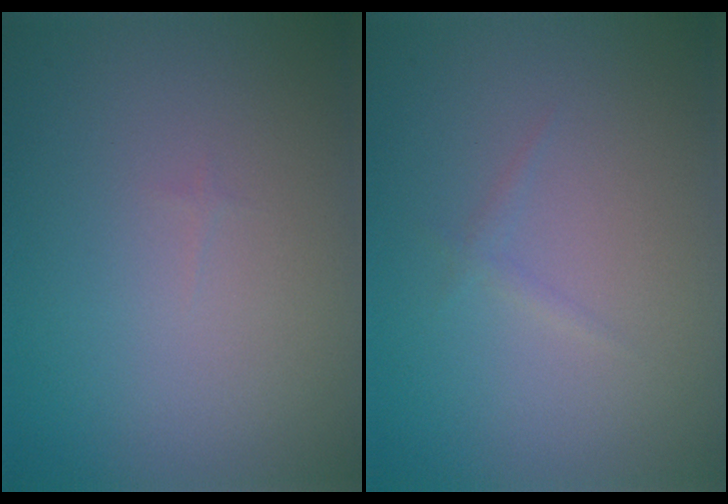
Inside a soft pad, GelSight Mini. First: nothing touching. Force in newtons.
{"total": 0.6, "press": 0.6, "slide": 0.0}